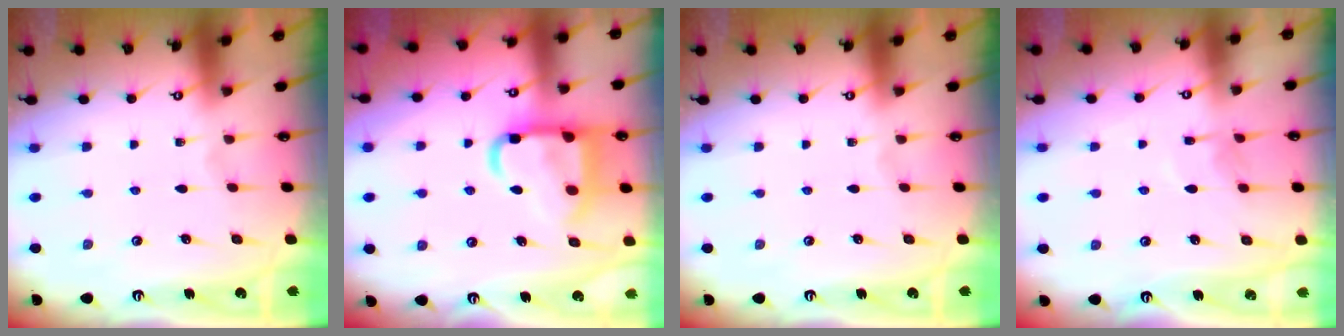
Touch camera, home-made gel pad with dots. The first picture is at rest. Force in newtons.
{"total": 15.7, "press": 15.6, "slide": 1.6}
{"total": 0.0}
{"total": 8.1, "press": 8.1, "slide": 0.6}